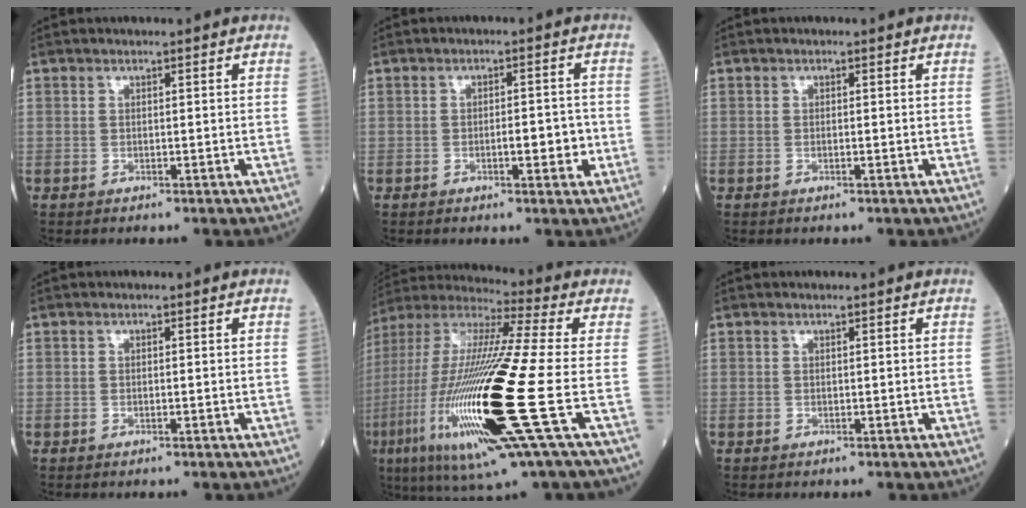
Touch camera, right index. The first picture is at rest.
{"total": 4.2, "force": [-1.1, 1.5, 3.7], "torque": [-0.062, 0.011, -0.010]}
{"total": 0.6, "force": [-0.1, 0.3, 0.5], "torque": [-0.020, -0.001, -0.002]}
{"total": 0.0}
{"total": 29.5, "force": [-7.0, 2.8, 28.6], "torque": [-0.614, -0.058, -0.145]}
{"total": 0.0}